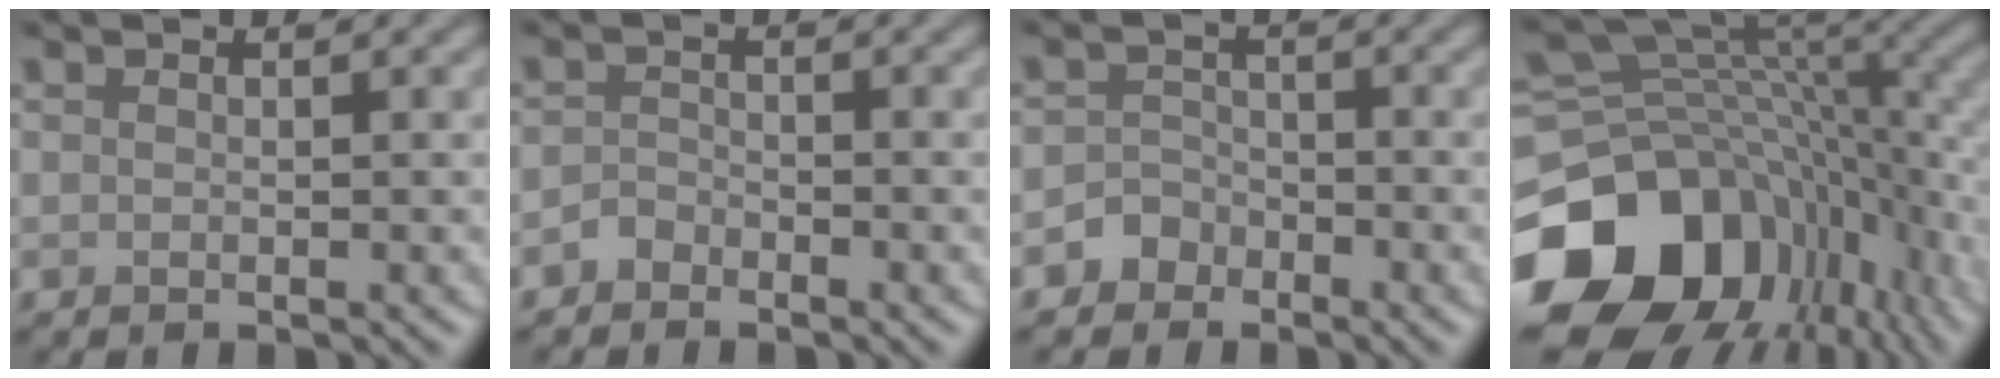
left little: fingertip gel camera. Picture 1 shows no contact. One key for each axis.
{"total": 1.3, "fx": -1.1, "fy": 0.7, "fz": 0.2, "tx": -0.001, "ty": 0.006, "tz": -0.024}
{"total": 2.0, "fx": -1.3, "fy": 1.5, "fz": 0.1, "tx": 0.015, "ty": 0.010, "tz": -0.033}
{"total": 17.1, "fx": -6.5, "fy": 12.4, "fz": 9.9, "tx": -0.208, "ty": -0.027, "tz": -0.093}